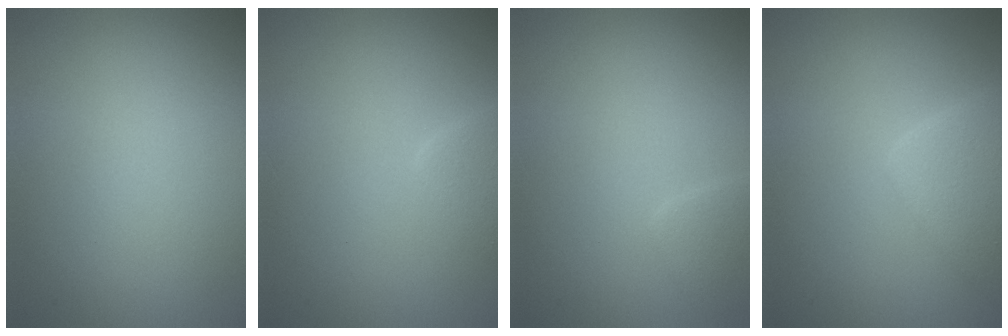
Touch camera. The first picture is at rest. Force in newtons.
{"total": 1.9, "press": 1.9, "slide": 0.0}
{"total": 1.5, "press": 1.5, "slide": 0.0}
{"total": 3.2, "press": 3.2, "slide": 0.1}